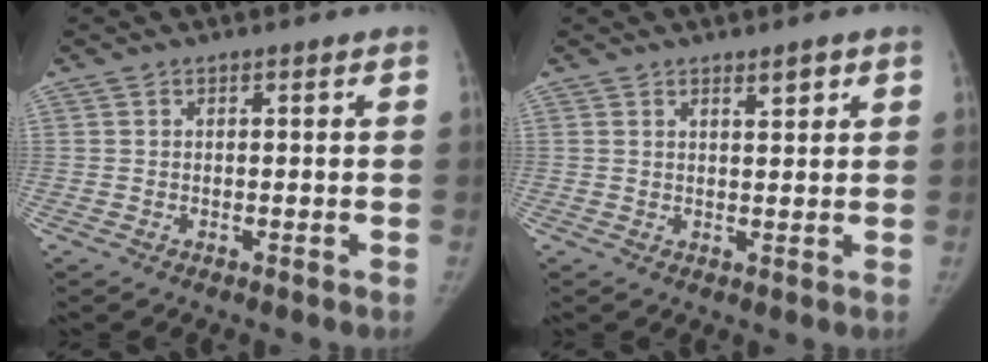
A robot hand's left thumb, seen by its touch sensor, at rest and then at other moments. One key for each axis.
{"total": 2.4, "fx": 1.6, "fy": 0.7, "fz": 1.7, "tx": -0.019, "ty": -0.011, "tz": 0.026}